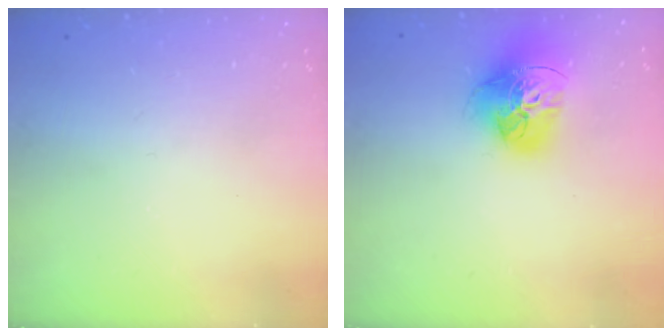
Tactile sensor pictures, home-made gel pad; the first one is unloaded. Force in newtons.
{"total": 18.0, "press": 17.9, "slide": 1.9}